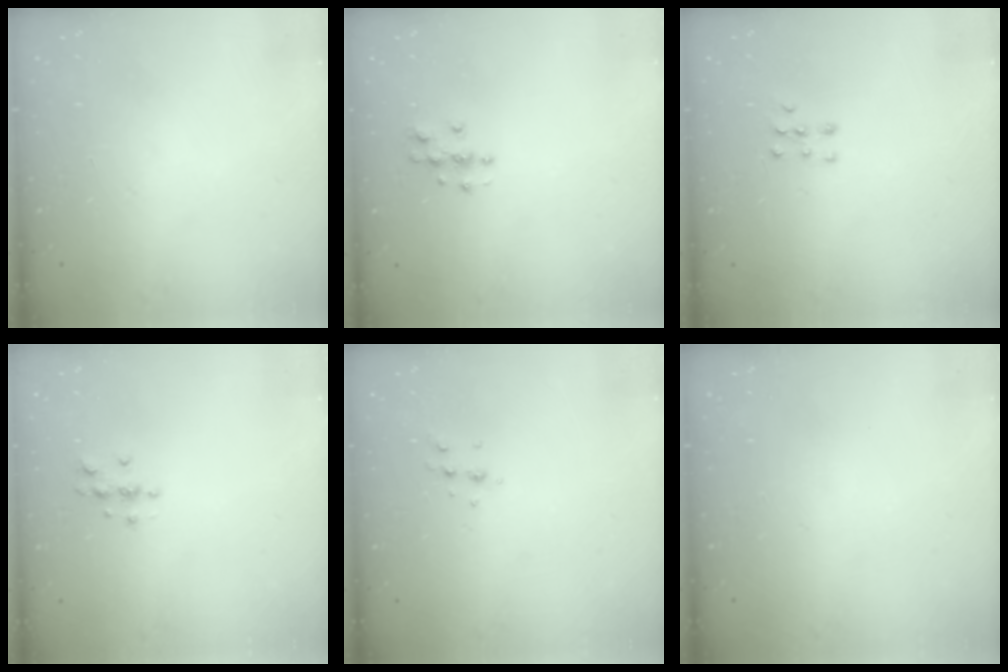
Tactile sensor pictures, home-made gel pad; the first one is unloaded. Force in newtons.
{"total": 3.8, "press": 3.8, "slide": 0.3}
{"total": 5.5, "press": 5.5, "slide": 0.9}
{"total": 4.0, "press": 3.9, "slide": 0.4}
{"total": 4.3, "press": 4.2, "slide": 0.9}
{"total": 0.0}